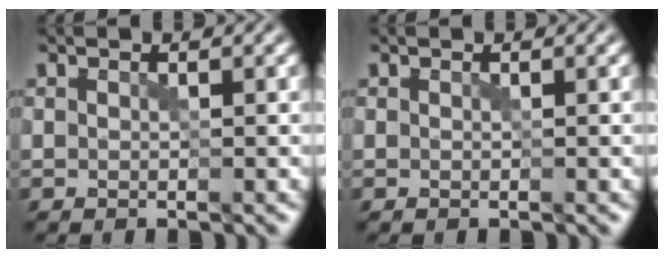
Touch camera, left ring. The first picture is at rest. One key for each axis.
{"total": 0.0}